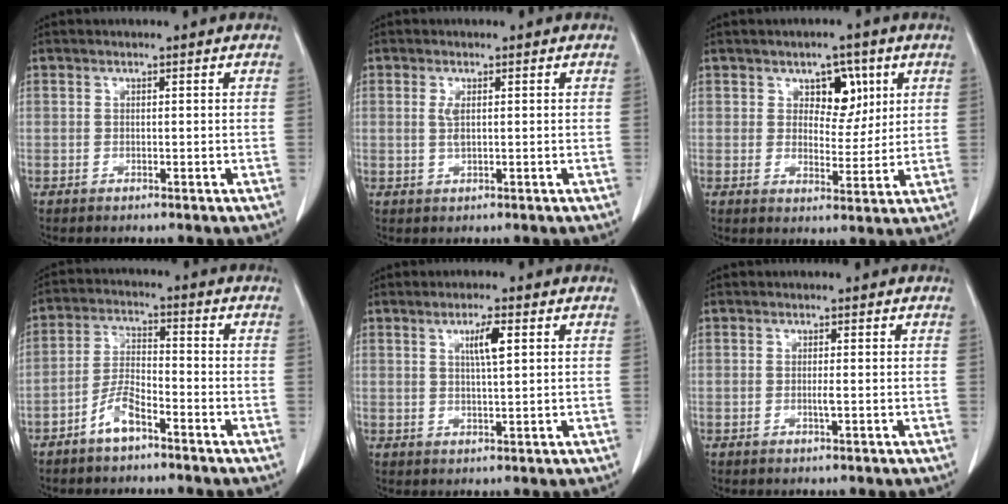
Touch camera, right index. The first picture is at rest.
{"total": 1.9, "force": [0.4, 0.5, 1.8], "torque": [-0.041, -0.003, 0.009]}
{"total": 5.8, "force": [2.5, 3.5, 3.9], "torque": [-0.045, 0.007, 0.039]}
{"total": 5.5, "force": [-3.7, 1.5, 3.8], "torque": [-0.088, 0.005, -0.069]}
{"total": 3.8, "force": [1.4, 0.3, 3.6], "torque": [-0.061, -0.001, 0.023]}
{"total": 1.0, "force": [-0.2, -0.1, 0.9], "torque": [-0.020, -0.003, -0.004]}